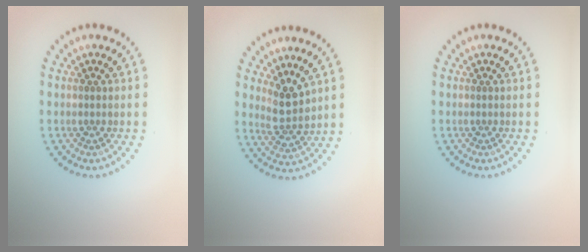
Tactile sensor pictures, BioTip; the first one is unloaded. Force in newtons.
{"total": 2.7, "press": 2.3, "slide": 1.4}
{"total": 0.0}